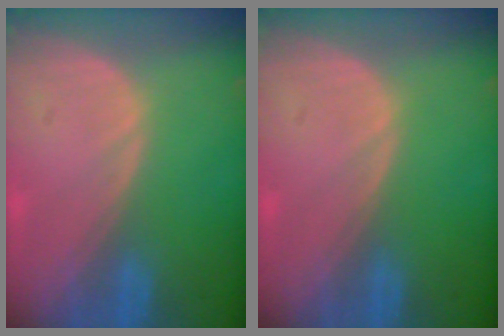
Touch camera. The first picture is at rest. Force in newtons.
{"total": 0.0}